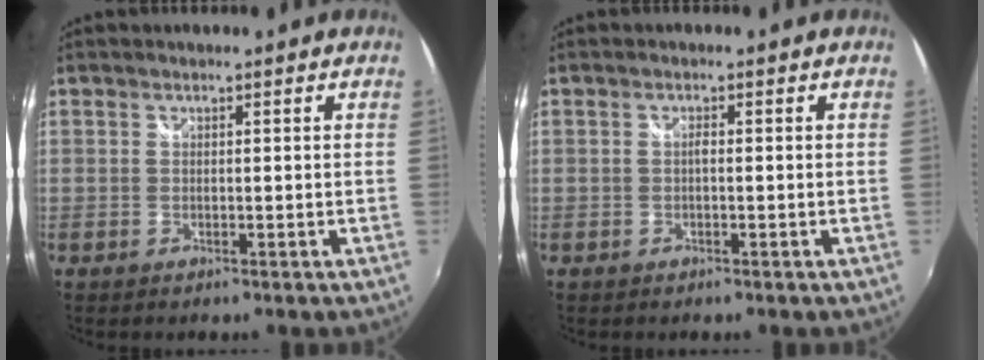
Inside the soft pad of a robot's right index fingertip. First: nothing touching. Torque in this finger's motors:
{"motor_torque": [0.19, -0.08, 0.10, 0.02]}